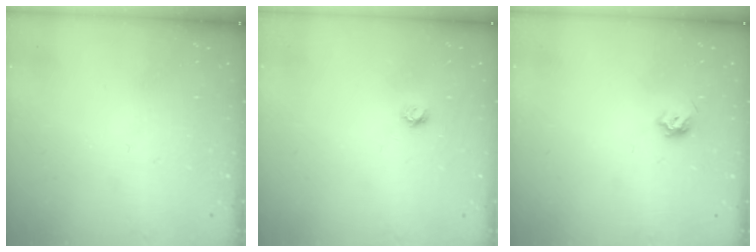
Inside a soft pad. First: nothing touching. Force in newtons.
{"total": 3.7, "press": 3.7, "slide": 0.2}
{"total": 5.2, "press": 5.1, "slide": 1.0}